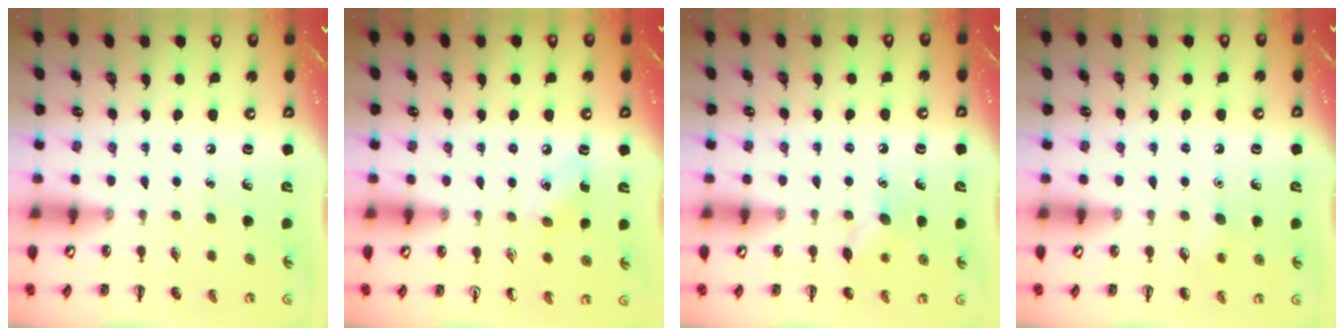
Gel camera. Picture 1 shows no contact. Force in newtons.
{"total": 5.2, "press": 5.0, "slide": 1.3}
{"total": 5.7, "press": 5.6, "slide": 1.2}
{"total": 5.5, "press": 5.3, "slide": 1.4}